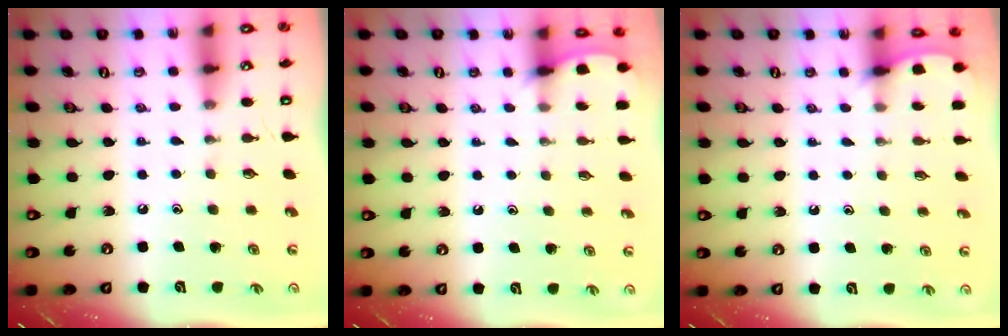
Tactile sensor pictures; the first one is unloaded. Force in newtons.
{"total": 2.6, "press": 2.6, "slide": 0.3}
{"total": 2.6, "press": 2.6, "slide": 0.3}